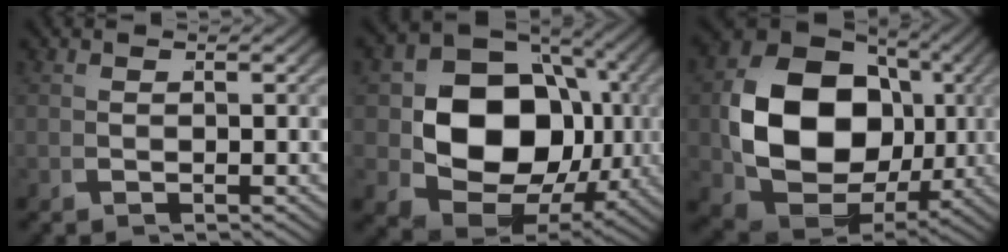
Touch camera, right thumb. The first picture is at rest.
{"total": 17.1, "force": [-0.1, 12.3, 11.9], "torque": [-0.243, -0.055, 0.008]}
{"total": 17.6, "force": [0.4, 12.5, 12.4], "torque": [-0.265, -0.036, 0.014]}